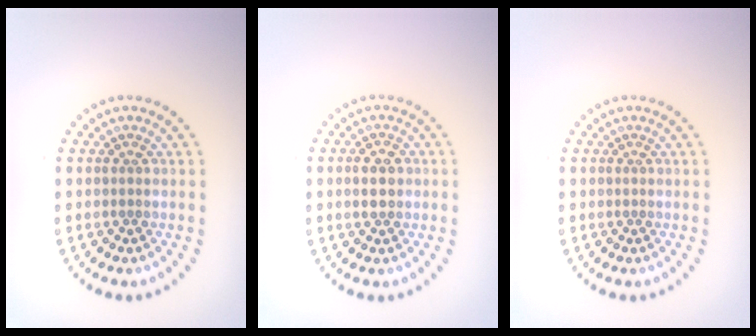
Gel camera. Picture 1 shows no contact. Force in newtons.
{"total": 2.7, "press": 2.7, "slide": 0.1}
{"total": 0.0}